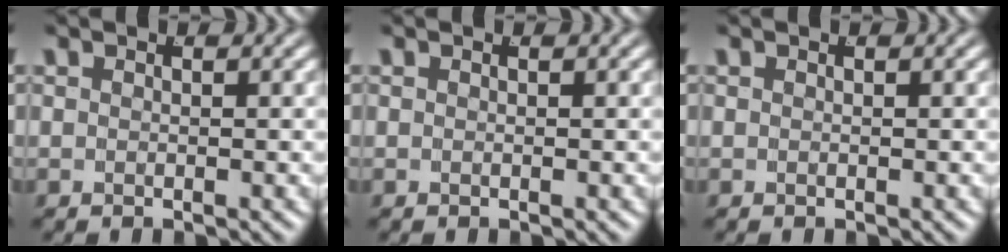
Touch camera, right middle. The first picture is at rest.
{"total": 0.0}
{"total": 0.0}